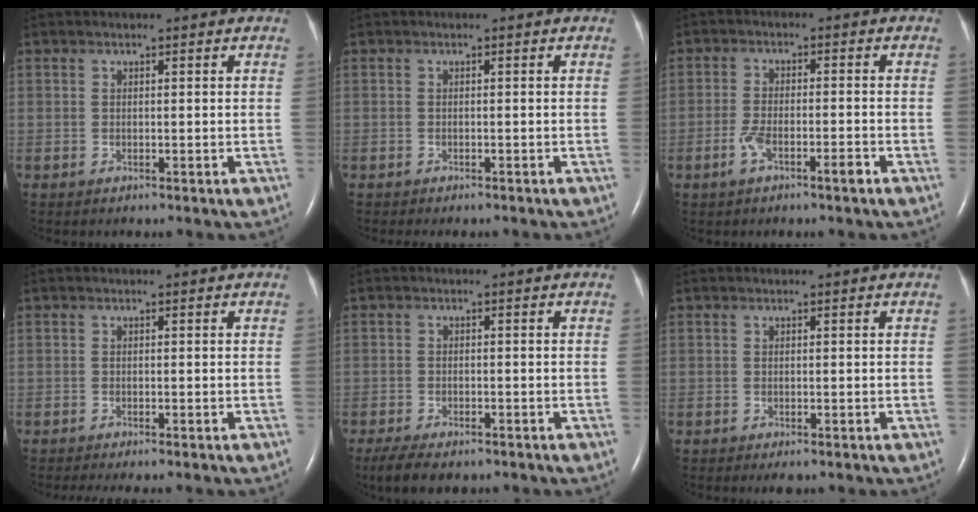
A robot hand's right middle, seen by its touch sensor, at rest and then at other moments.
{"total": 3.3, "force": [-2.8, 1.0, 1.4], "torque": [-0.018, -0.006, -0.028]}
{"total": 4.2, "force": [-2.4, 0.8, 3.3], "torque": [-0.072, 0.002, -0.045]}
{"total": 2.5, "force": [-2.2, -0.1, 1.3], "torque": [-0.019, -0.005, -0.031]}
{"total": 6.2, "force": [-4.7, 2.2, 3.3], "torque": [-0.058, -0.012, -0.067]}
{"total": 1.4, "force": [-0.9, 0.5, 0.9], "torque": [-0.011, -0.003, -0.007]}